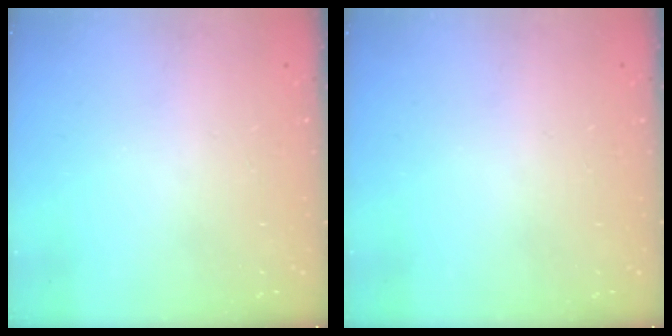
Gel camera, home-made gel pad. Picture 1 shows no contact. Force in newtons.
{"total": 0.0}